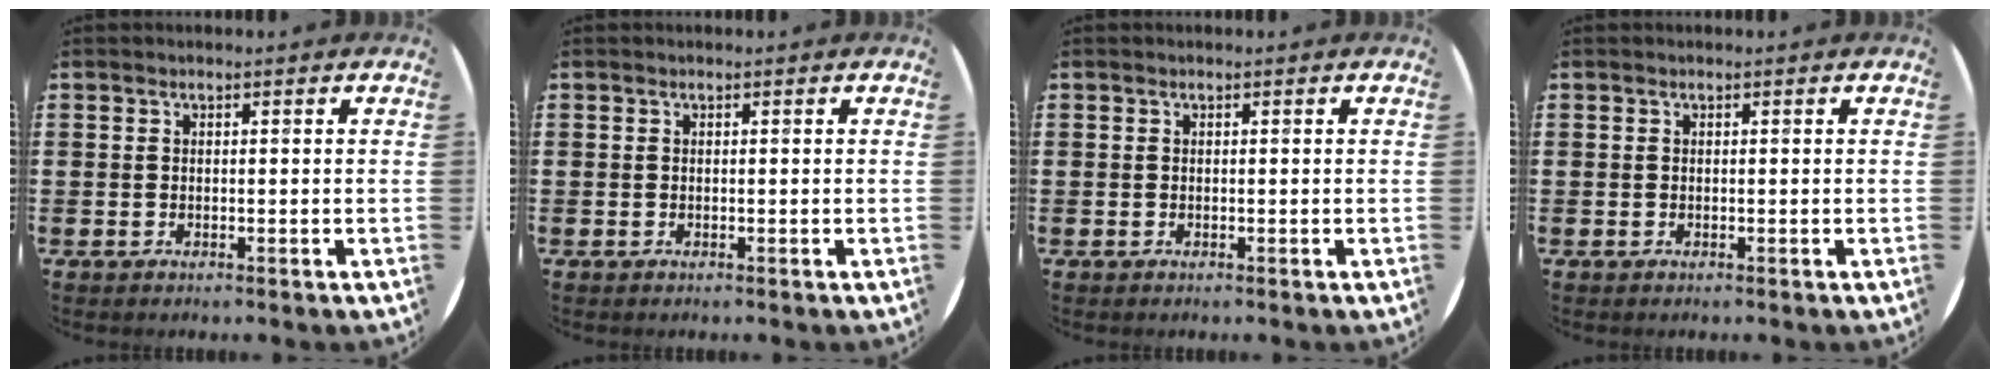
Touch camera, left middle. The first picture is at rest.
{"total": 0.0}
{"total": 0.0}
{"total": 0.0}